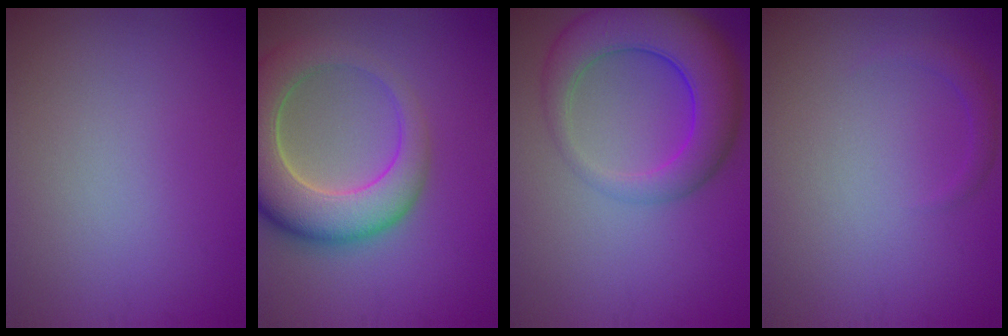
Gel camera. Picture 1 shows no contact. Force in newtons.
{"total": 8.8, "press": 8.8, "slide": 1.0}
{"total": 7.6, "press": 7.6, "slide": 0.4}
{"total": 1.2, "press": 1.2, "slide": 0.1}